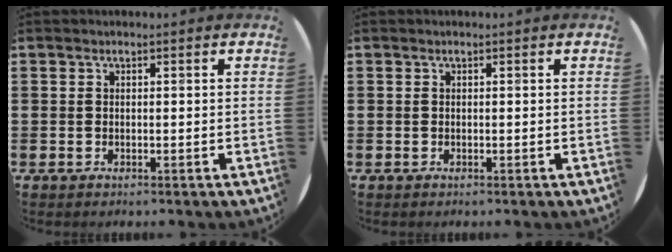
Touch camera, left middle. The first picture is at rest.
{"total": 0.0}